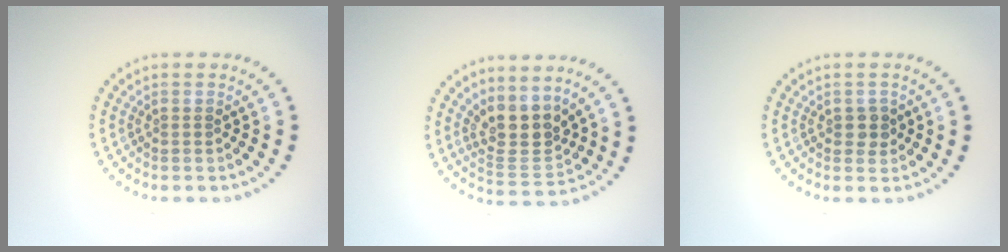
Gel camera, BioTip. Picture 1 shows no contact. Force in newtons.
{"total": 4.0, "press": 3.5, "slide": 1.9}
{"total": 1.3, "press": 1.3, "slide": 0.3}